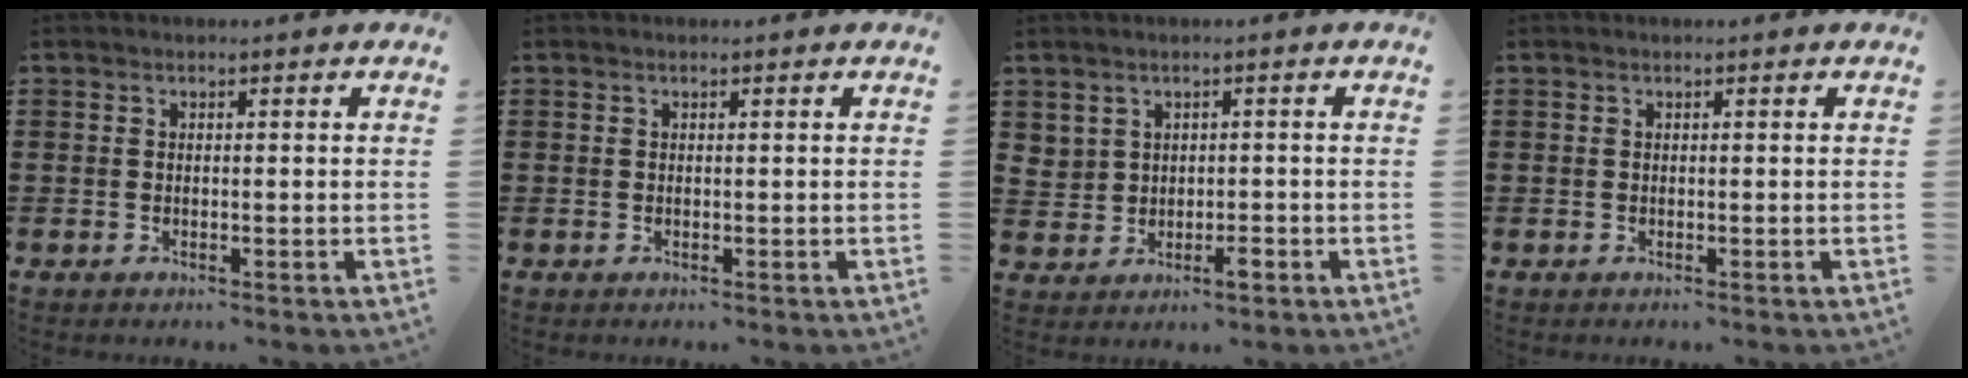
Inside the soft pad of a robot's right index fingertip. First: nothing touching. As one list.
[{"total": 0.0}, {"total": 2.3, "force": [0.1, 1.9, 1.2], "torque": [-0.030, 0.001, 0.001]}, {"total": 0.0}]